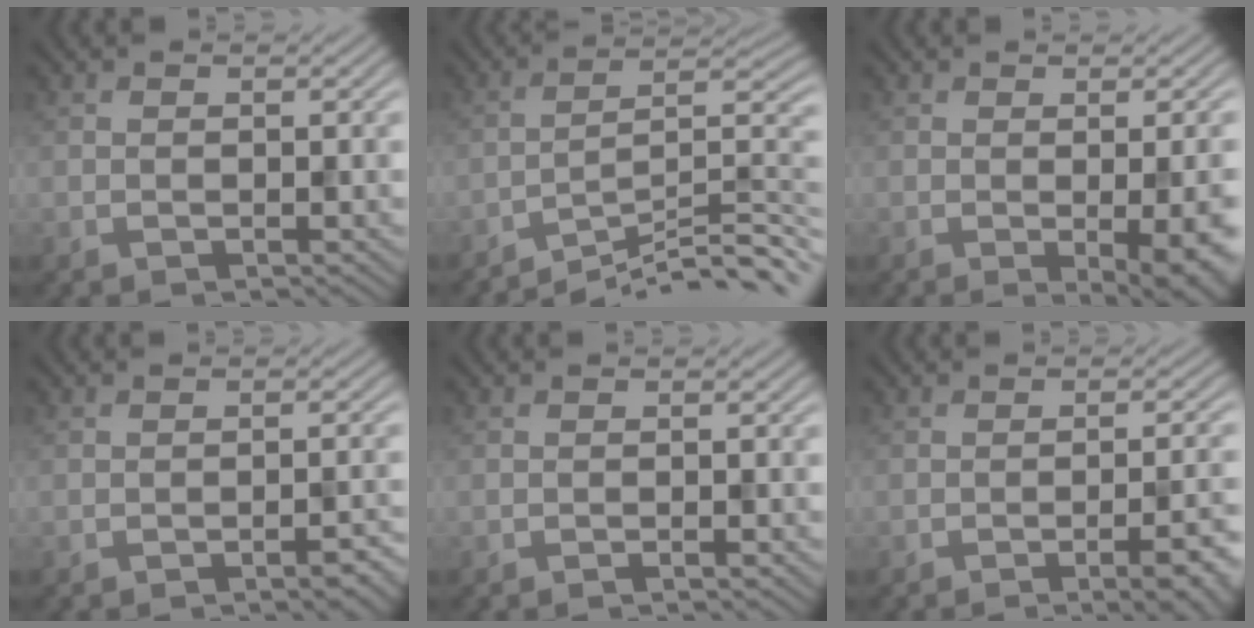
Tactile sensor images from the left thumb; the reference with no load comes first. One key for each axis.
{"total": 11.3, "fx": -9.0, "fy": 1.6, "fz": 6.6, "tx": -0.100, "ty": 0.016, "tz": -0.151}
{"total": 7.6, "fx": -1.8, "fy": 2.2, "fz": 7.1, "tx": -0.087, "ty": -0.012, "tz": -0.010}
{"total": 2.2, "fx": -1.4, "fy": 0.3, "fz": 1.6, "tx": -0.023, "ty": 0.005, "tz": -0.025}
{"total": 0.8, "fx": -0.5, "fy": 0.0, "fz": 0.6, "tx": -0.008, "ty": 0.001, "tz": -0.014}
{"total": 6.8, "fx": -3.3, "fy": 1.6, "fz": 5.7, "tx": -0.074, "ty": 0.002, "tz": -0.044}